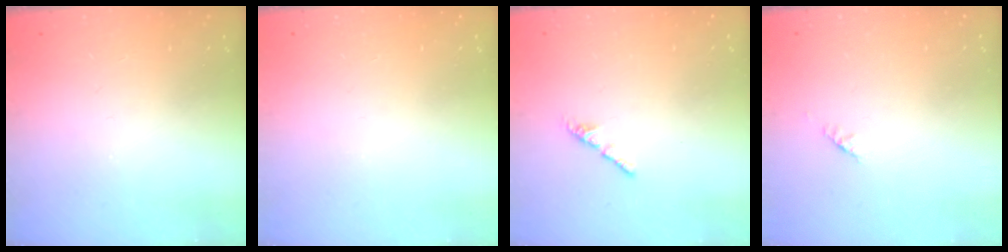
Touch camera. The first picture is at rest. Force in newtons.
{"total": 0.0}
{"total": 2.4, "press": 2.3, "slide": 0.8}
{"total": 1.4, "press": 1.3, "slide": 0.5}